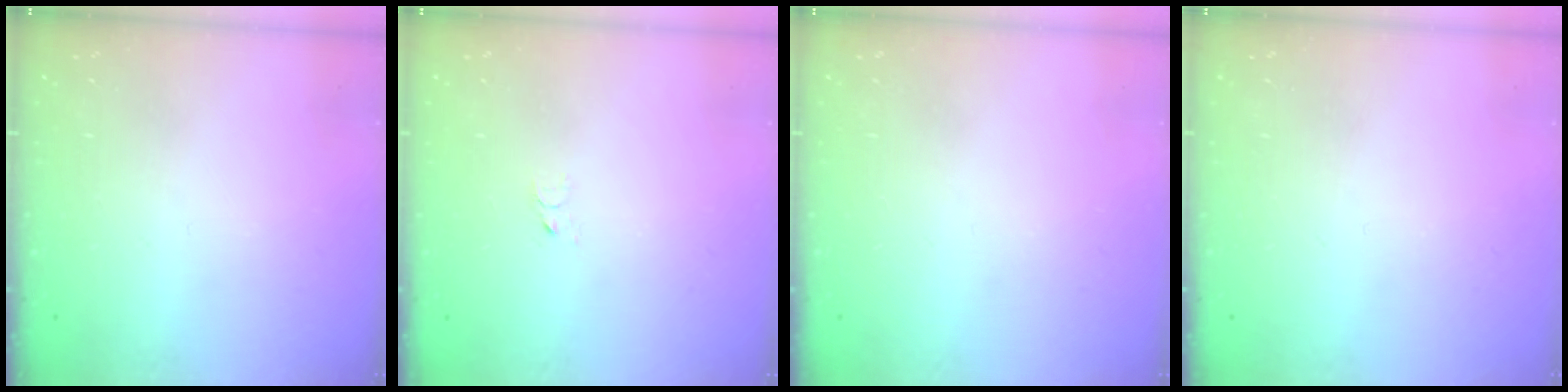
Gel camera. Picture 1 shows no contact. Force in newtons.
{"total": 2.5, "press": 2.5, "slide": 0.2}
{"total": 0.0}
{"total": 0.0}